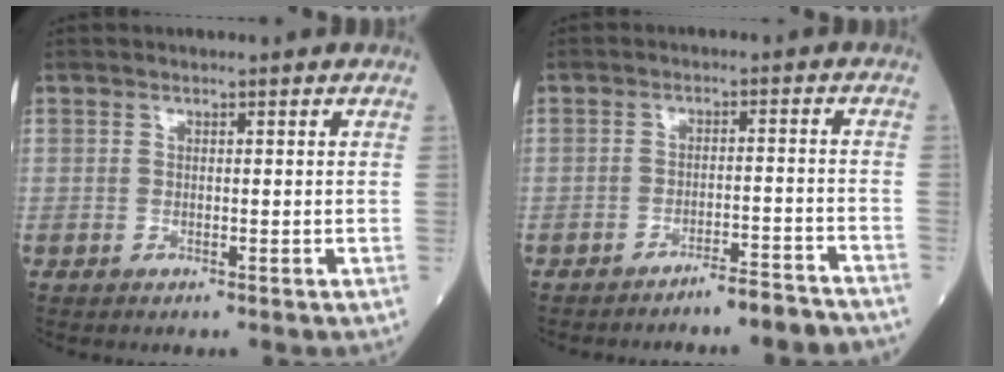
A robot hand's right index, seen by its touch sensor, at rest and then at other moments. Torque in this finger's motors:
{"motor_torque": [-0.16, -0.23, 0.17, 0.00]}